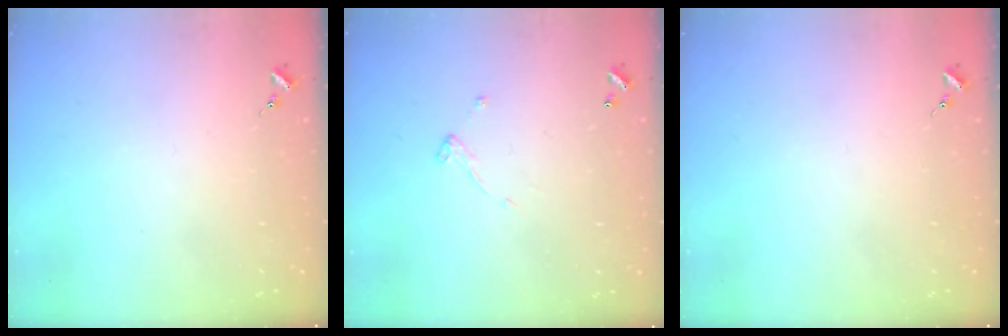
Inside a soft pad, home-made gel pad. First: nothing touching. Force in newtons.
{"total": 4.9, "press": 4.9, "slide": 0.1}
{"total": 0.0}